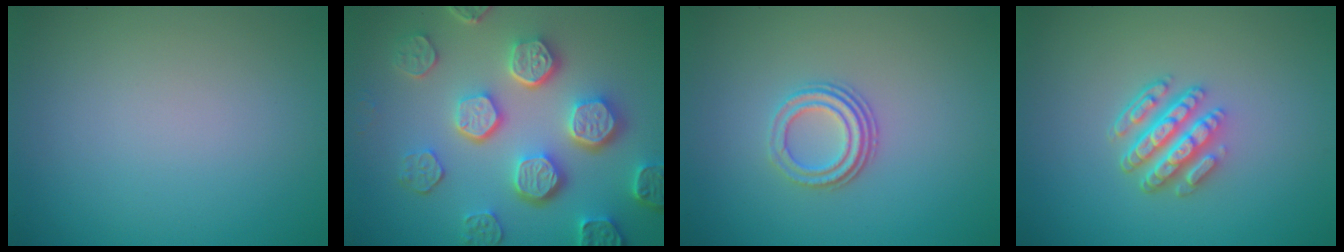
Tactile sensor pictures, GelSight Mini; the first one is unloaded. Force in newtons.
{"total": 7.5, "press": 5.9, "slide": 4.6}
{"total": 2.9, "press": 2.2, "slide": 1.9}
{"total": 4.7, "press": 3.5, "slide": 3.1}